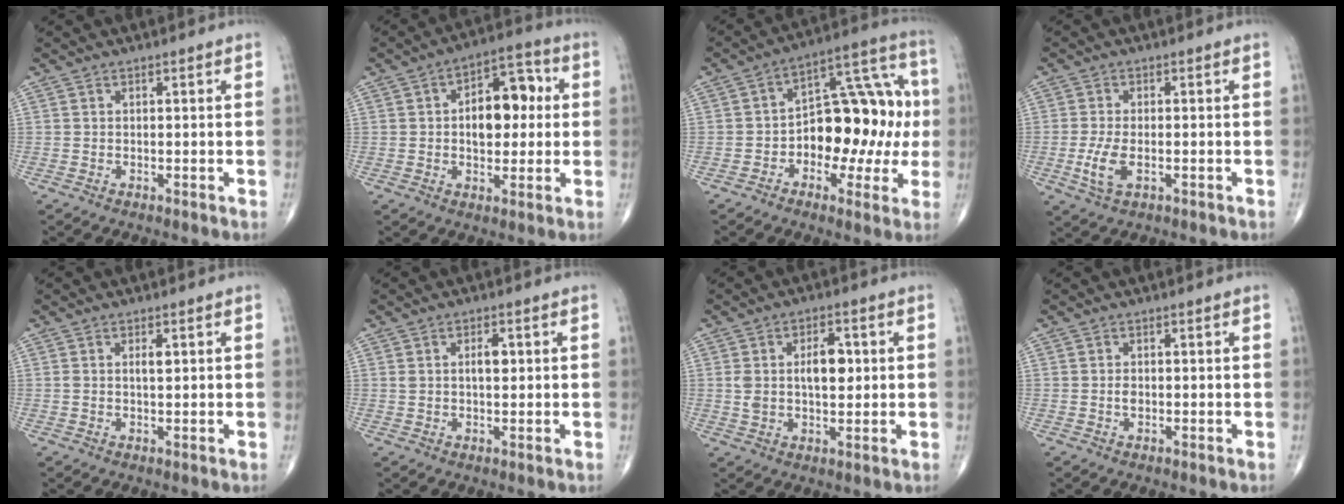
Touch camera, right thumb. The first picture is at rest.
{"total": 12.0, "force": [1.2, 7.0, 9.6], "torque": [-0.107, 0.020, 0.012]}
{"total": 18.2, "force": [-1.6, 10.9, 14.5], "torque": [-0.154, 0.053, -0.025]}
{"total": 5.1, "force": [-1.4, 2.4, 4.3], "torque": [-0.097, -0.003, -0.024]}
{"total": 1.7, "force": [0.5, 0.7, 1.5], "torque": [-0.027, 0.000, 0.007]}
{"total": 3.0, "force": [0.6, 1.4, 2.6], "torque": [-0.040, 0.001, 0.010]}
{"total": 7.8, "force": [1.2, 4.1, 6.4], "torque": [-0.096, 0.005, 0.021]}
{"total": 1.2, "force": [-0.2, 0.8, 0.9], "torque": [-0.013, 0.001, -0.002]}